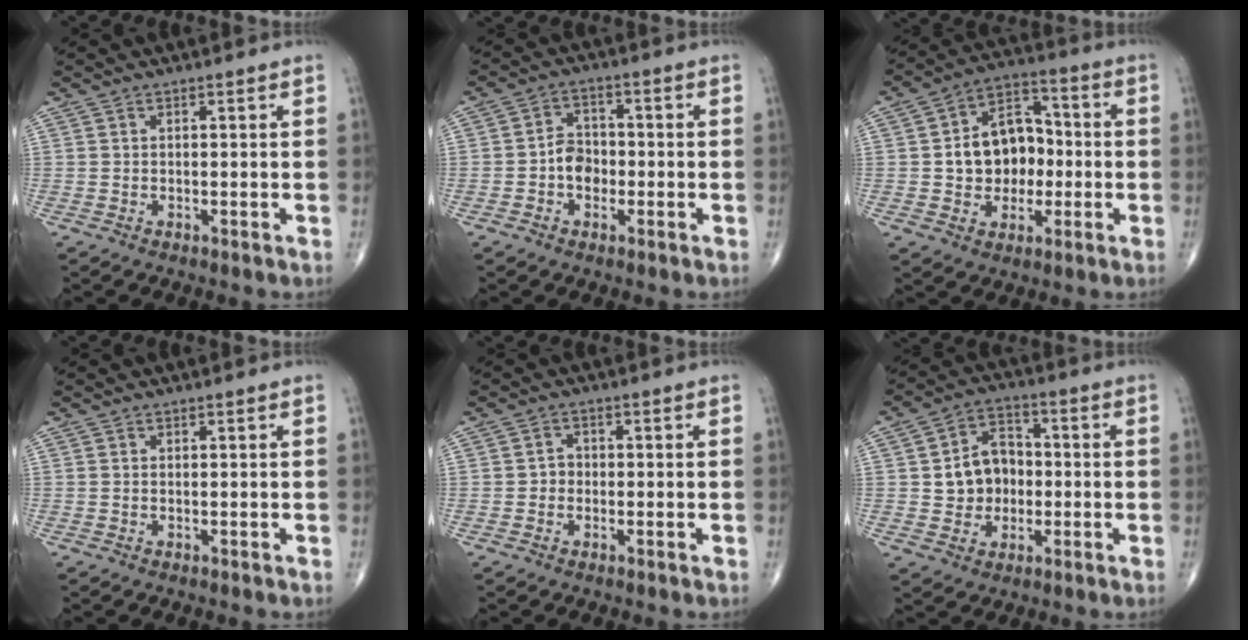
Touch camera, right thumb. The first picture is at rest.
{"total": 5.1, "force": [-1.3, 4.1, 2.8], "torque": [-0.025, 0.019, -0.031]}
{"total": 12.8, "force": [-0.7, 9.7, 8.3], "torque": [-0.083, 0.034, -0.012]}
{"total": 0.0}
{"total": 2.0, "force": [-0.4, 1.8, 0.7], "torque": [0.003, 0.008, -0.011]}
{"total": 9.3, "force": [-0.4, 7.8, 5.1], "torque": [-0.048, 0.020, -0.009]}